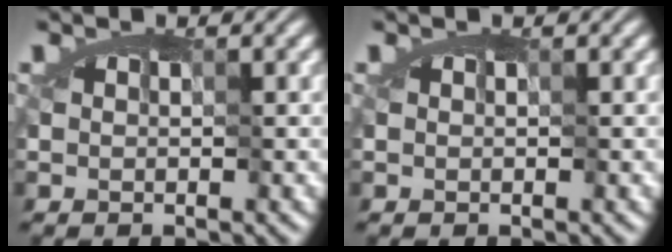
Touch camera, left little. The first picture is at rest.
{"total": 0.0}